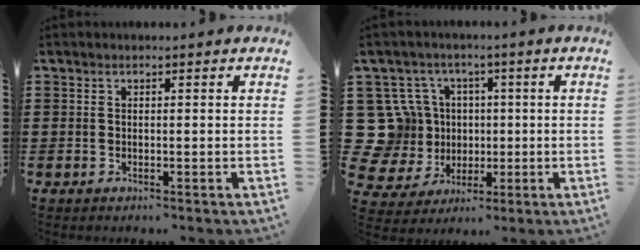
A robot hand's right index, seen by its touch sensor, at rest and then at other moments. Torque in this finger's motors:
{"motor_torque": [-0.96, 1.18, -0.06, -0.10]}